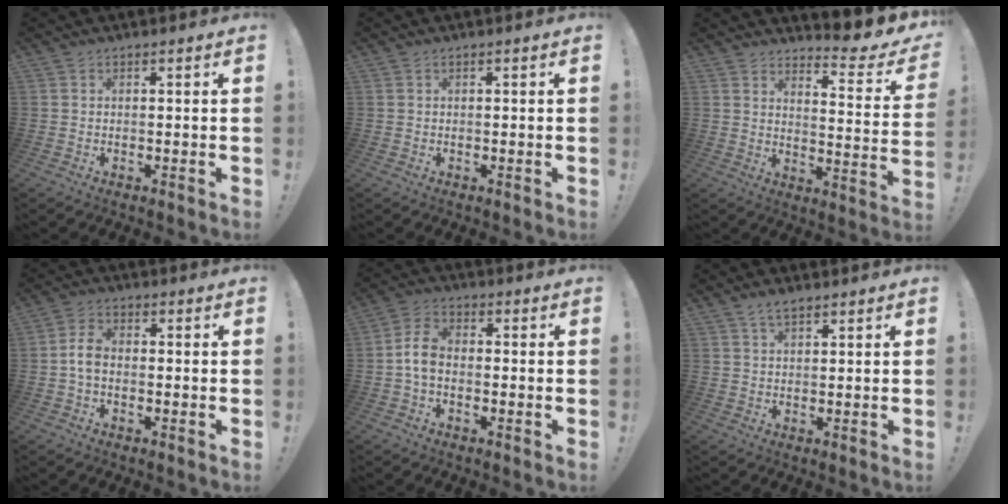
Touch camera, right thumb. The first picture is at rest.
{"total": 0.0}
{"total": 7.0, "force": [6.0, 0.5, 3.6], "torque": [-0.031, -0.078, 0.093]}
{"total": 5.3, "force": [-0.7, 3.1, 4.2], "torque": [-0.093, 0.013, -0.012]}
{"total": 7.1, "force": [-1.1, 4.6, 5.3], "torque": [-0.109, 0.013, -0.016]}
{"total": 3.3, "force": [2.4, 1.2, 1.9], "torque": [-0.027, -0.013, 0.042]}